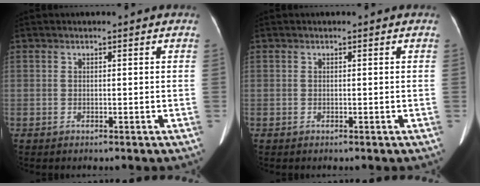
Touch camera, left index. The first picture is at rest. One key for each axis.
{"total": 0.0}